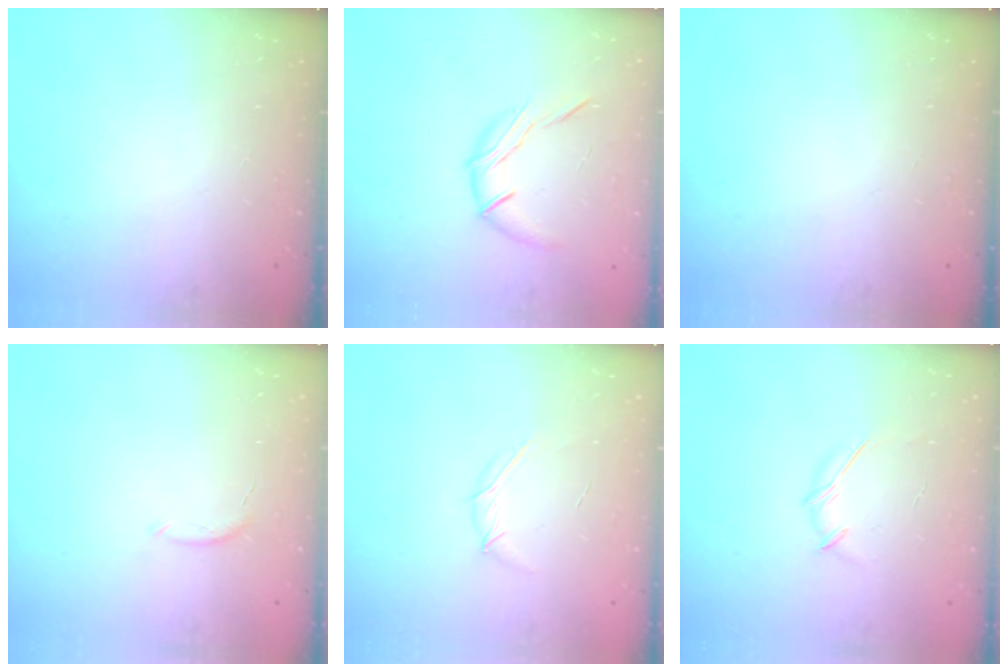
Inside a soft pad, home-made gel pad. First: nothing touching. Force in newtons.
{"total": 8.9, "press": 8.9, "slide": 0.3}
{"total": 0.0}
{"total": 4.8, "press": 4.7, "slide": 0.7}
{"total": 3.4, "press": 3.3, "slide": 0.9}
{"total": 4.1, "press": 4.0, "slide": 0.9}